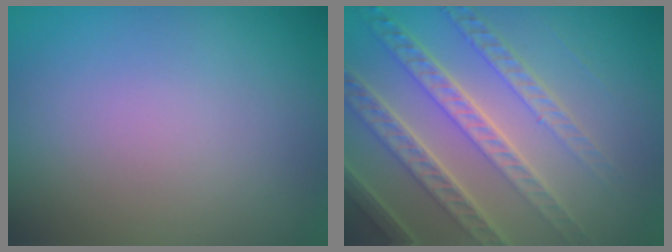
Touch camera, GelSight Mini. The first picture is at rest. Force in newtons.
{"total": 7.4, "press": 5.3, "slide": 5.2}